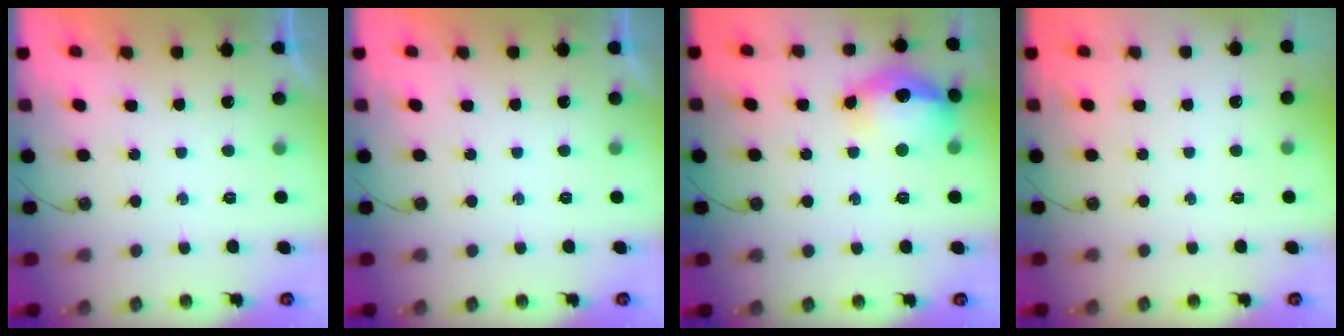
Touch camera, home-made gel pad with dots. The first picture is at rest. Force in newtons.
{"total": 0.0}
{"total": 15.9, "press": 15.7, "slide": 1.9}
{"total": 0.0}